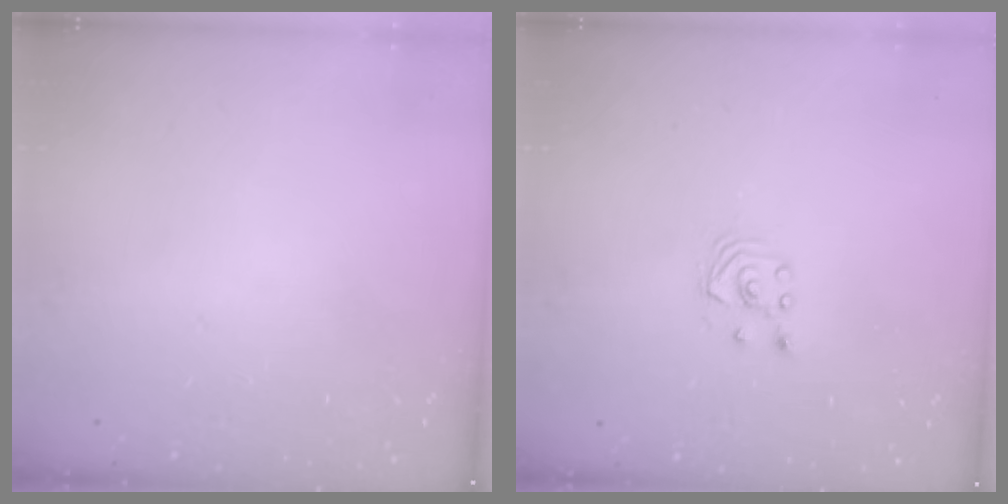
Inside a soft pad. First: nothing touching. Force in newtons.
{"total": 1.8, "press": 1.8, "slide": 0.2}